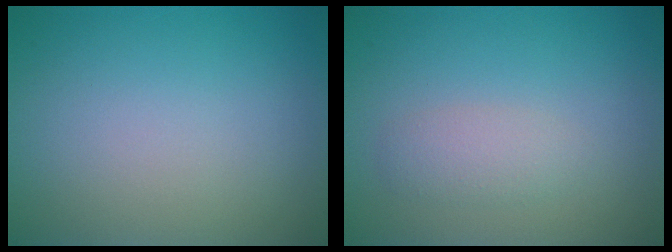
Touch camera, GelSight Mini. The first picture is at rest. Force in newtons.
{"total": 1.9, "press": 1.9, "slide": 0.1}